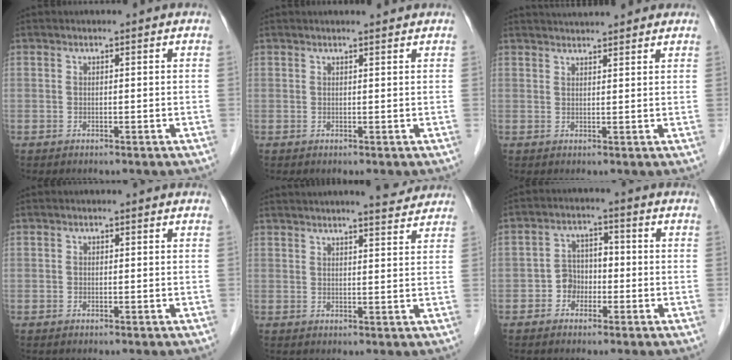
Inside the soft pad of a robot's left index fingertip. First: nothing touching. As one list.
[{"total": 1.9, "force": [1.9, -0.1, 0.5], "torque": [-0.009, 0.007, 0.025]}, {"total": 7.1, "force": [6.6, 0.7, 2.4], "torque": [-0.036, 0.034, 0.086]}, {"total": 0.0}, {"total": 6.9, "force": [6.3, 0.4, 2.6], "torque": [-0.042, 0.011, 0.081]}, {"total": 4.0, "force": [-1.6, 3.2, 1.8], "torque": [-0.036, 0.015, -0.033]}]